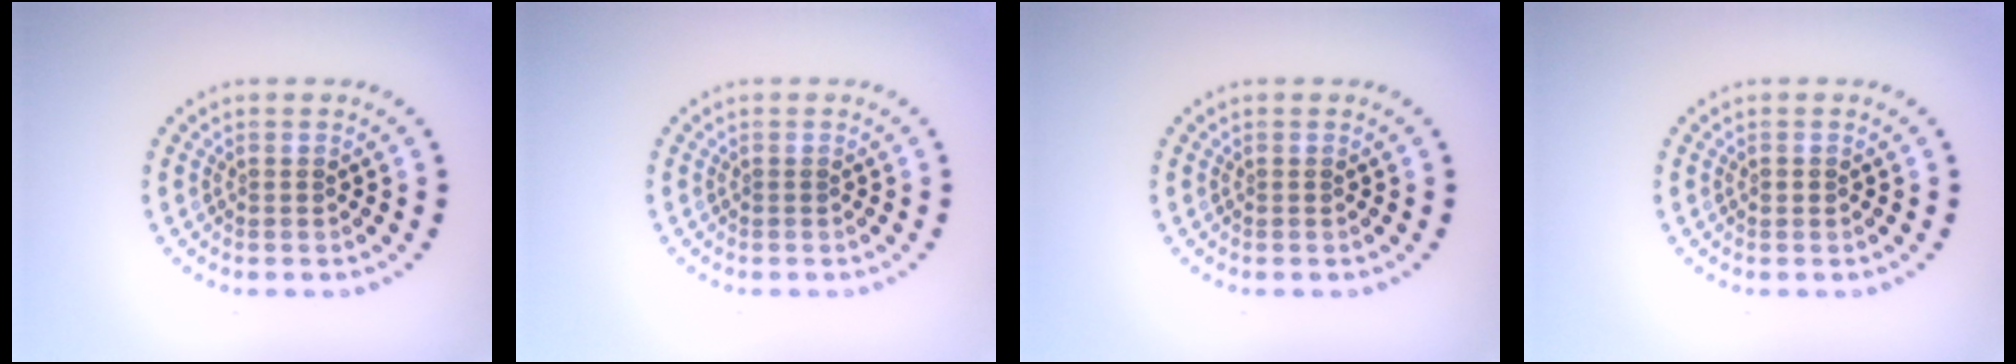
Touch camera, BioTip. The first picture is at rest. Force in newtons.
{"total": 0.0}
{"total": 0.0}
{"total": 0.6, "press": 0.6, "slide": 0.1}